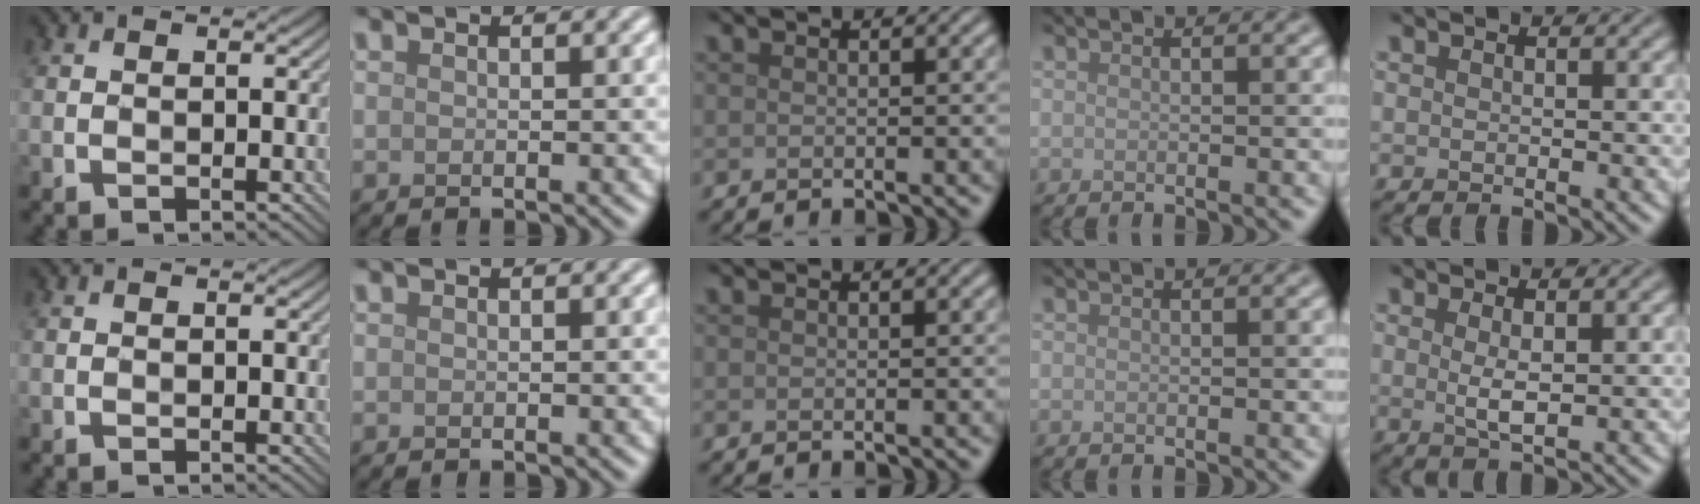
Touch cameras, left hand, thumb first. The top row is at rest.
{"little": {"total": 1.9, "force": [0.5, 0.4, 1.7], "torque": [-0.035, -0.005, 0.012]}}